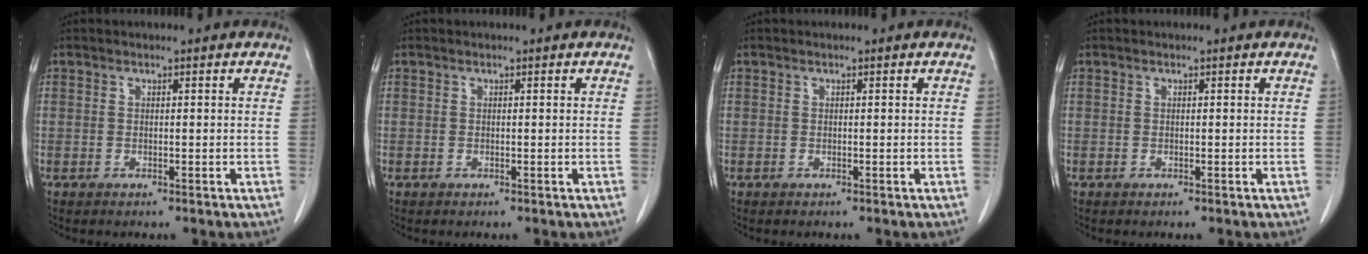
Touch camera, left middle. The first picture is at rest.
{"total": 0.0}
{"total": 0.0}
{"total": 0.0}